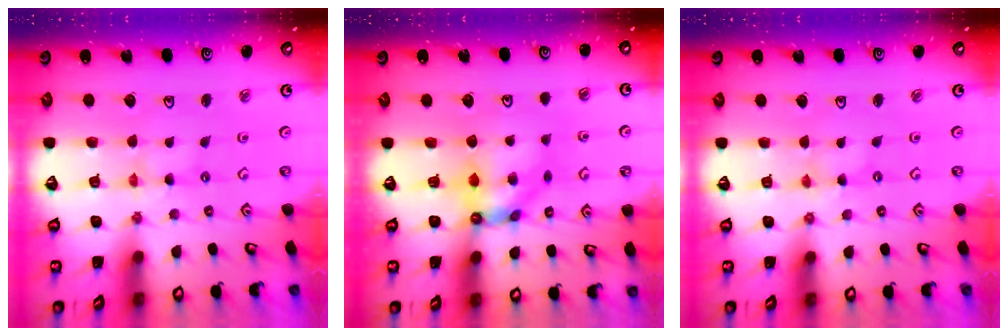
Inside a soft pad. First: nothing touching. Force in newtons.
{"total": 9.1, "press": 9.1, "slide": 0.8}
{"total": 0.0}